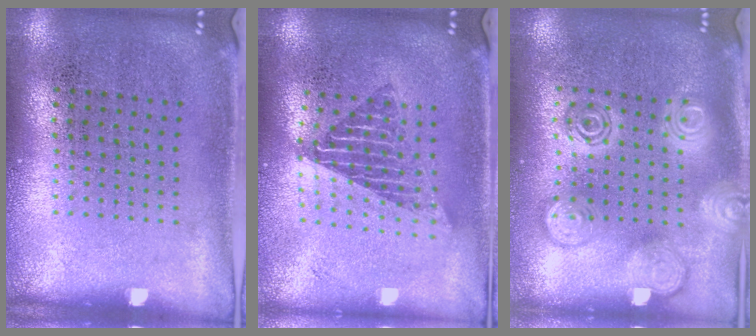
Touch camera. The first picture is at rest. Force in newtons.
{"total": 1.7, "press": 1.4, "slide": 1.0}
{"total": 3.0, "press": 3.0, "slide": 0.4}